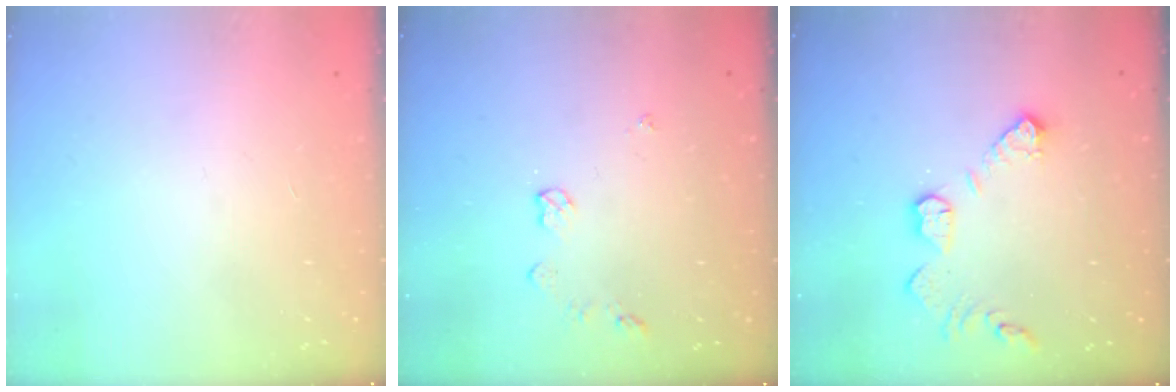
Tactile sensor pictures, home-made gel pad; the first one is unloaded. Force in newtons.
{"total": 4.4, "press": 4.4, "slide": 0.6}
{"total": 10.8, "press": 10.8, "slide": 0.8}